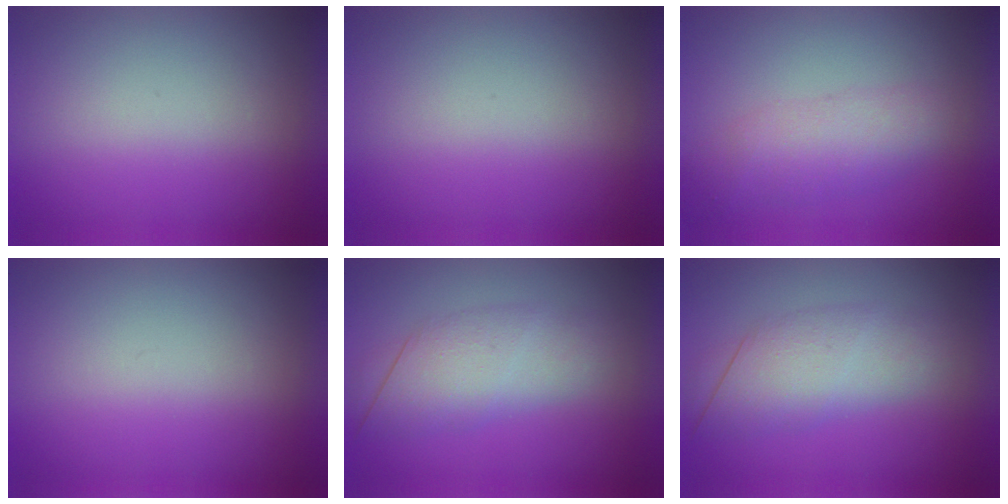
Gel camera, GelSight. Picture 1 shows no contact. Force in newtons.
{"total": 0.0}
{"total": 2.1}
{"total": 0.0}
{"total": 3.1}
{"total": 3.1}